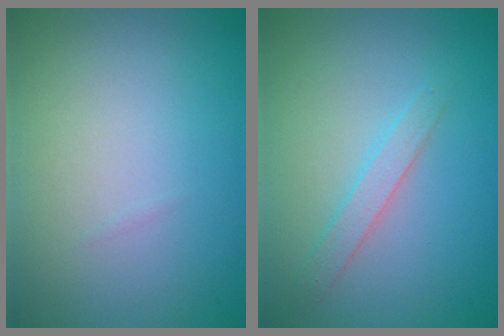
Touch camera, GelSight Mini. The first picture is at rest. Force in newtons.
{"total": 1.6, "press": 1.6, "slide": 0.1}